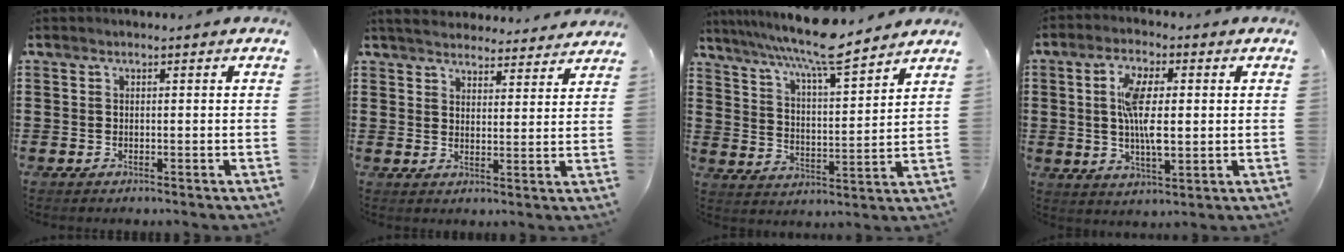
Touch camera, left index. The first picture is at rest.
{"total": 4.3, "force": [4.3, 0.5, 0.5], "torque": [-0.028, -0.021, 0.076]}
{"total": 8.3, "force": [7.2, 0.5, 4.1], "torque": [-0.102, -0.038, 0.125]}
{"total": 8.4, "force": [0.8, 3.3, 7.7], "torque": [-0.146, 0.005, 0.012]}